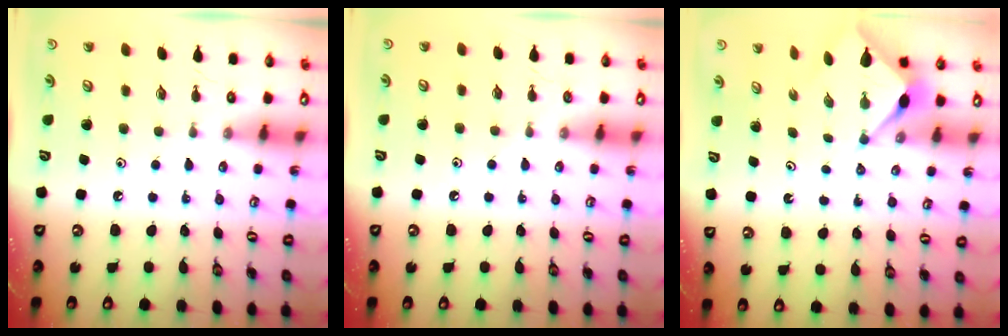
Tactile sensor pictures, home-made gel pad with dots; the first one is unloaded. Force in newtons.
{"total": 4.3, "press": 4.3, "slide": 0.3}
{"total": 3.1, "press": 3.1, "slide": 0.3}